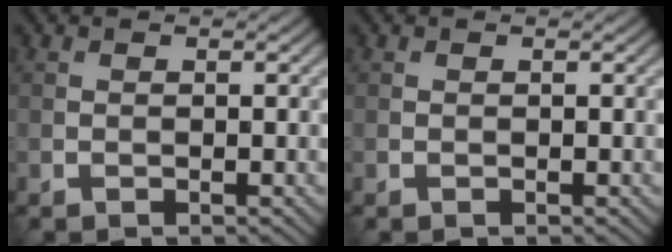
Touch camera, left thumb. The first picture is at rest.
{"total": 0.0}